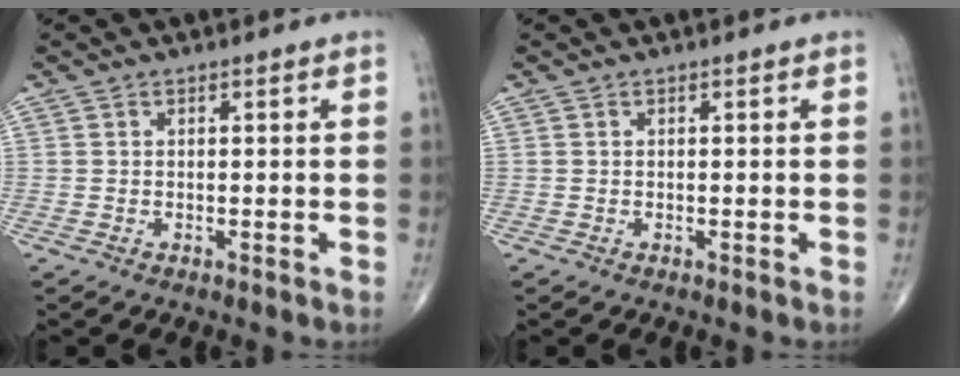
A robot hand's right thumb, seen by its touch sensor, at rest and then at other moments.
{"total": 0.0}